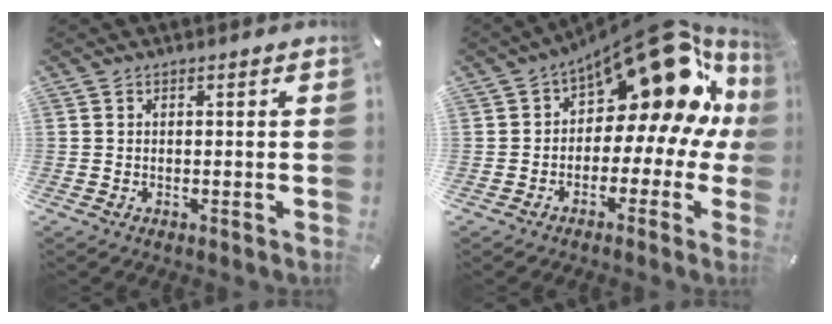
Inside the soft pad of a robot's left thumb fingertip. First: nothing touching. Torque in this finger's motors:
{"motor_torque": [0.44, 1.73, 1.29, 0.60, 0.19]}